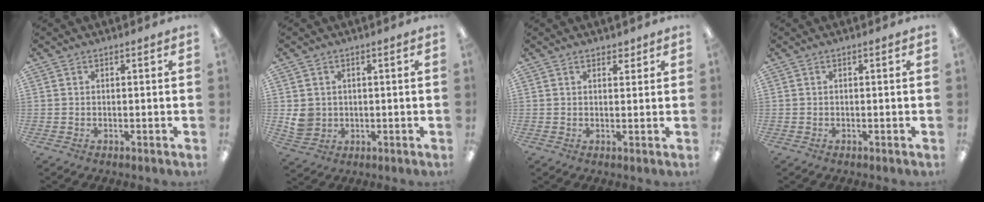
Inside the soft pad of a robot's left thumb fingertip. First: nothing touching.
{"total": 5.2, "force": [1.0, 4.9, 1.4], "torque": [-0.025, 0.003, 0.022]}
{"total": 2.0, "force": [1.6, 1.1, 0.3], "torque": [0.009, -0.006, 0.028]}
{"total": 0.0}